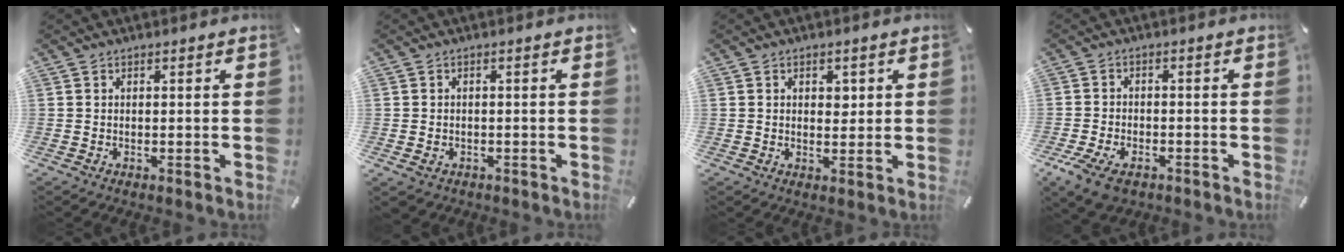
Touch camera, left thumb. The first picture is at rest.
{"total": 2.0, "force": [-0.7, 1.7, 0.8], "torque": [-0.014, 0.003, -0.015]}
{"total": 2.7, "force": [0.7, 2.1, 1.6], "torque": [-0.010, -0.003, 0.004]}
{"total": 5.9, "force": [-3.4, 3.6, 3.3], "torque": [-0.077, 0.010, -0.063]}